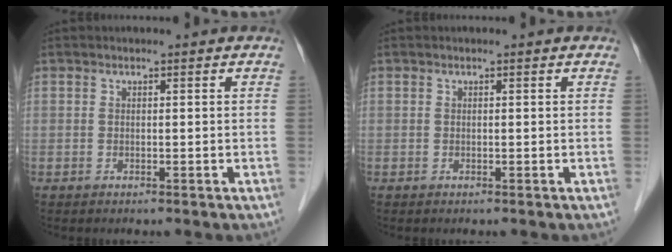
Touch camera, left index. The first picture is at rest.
{"total": 0.0}